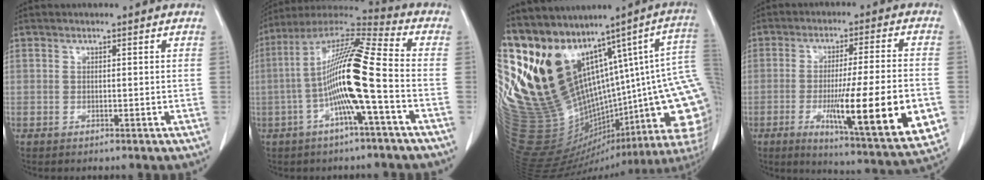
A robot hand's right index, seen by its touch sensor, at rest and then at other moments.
{"total": 14.8, "force": [-2.9, 0.1, 14.5], "torque": [-0.274, 0.016, -0.066]}
{"total": 29.3, "force": [15.5, 10.6, 22.4], "torque": [-0.365, -0.010, 0.288]}
{"total": 20.3, "force": [-5.1, 1.1, 19.6], "torque": [-0.256, -0.035, -0.071]}